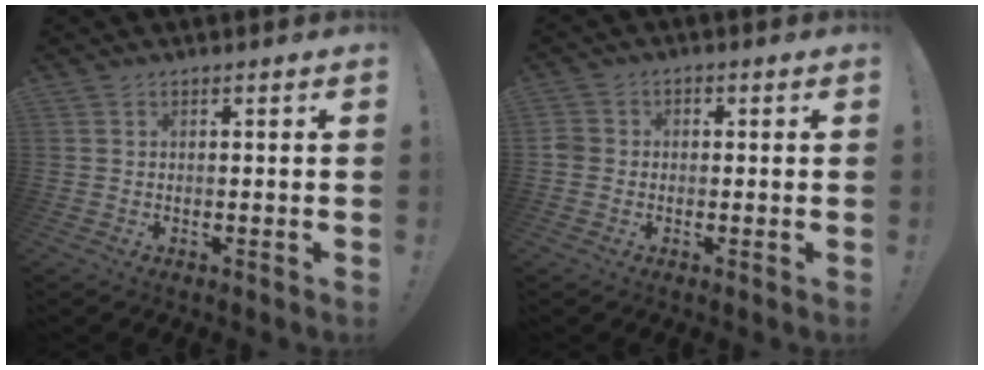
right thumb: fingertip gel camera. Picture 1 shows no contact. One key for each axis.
{"total": 3.3, "fx": -1.0, "fy": 2.8, "fz": 1.4, "tx": -0.020, "ty": 0.014, "tz": -0.017}